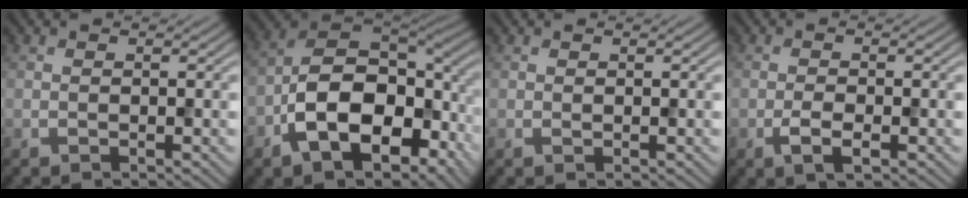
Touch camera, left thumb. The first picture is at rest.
{"total": 14.0, "force": [-4.7, 8.1, 10.4], "torque": [-0.187, -0.017, -0.096]}
{"total": 0.0}
{"total": 2.5, "force": [-1.1, 1.0, 2.0], "torque": [-0.042, -0.002, -0.023]}